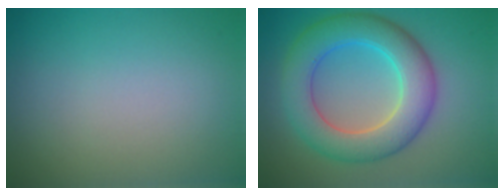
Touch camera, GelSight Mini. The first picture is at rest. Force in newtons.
{"total": 7.4, "press": 7.4, "slide": 0.2}